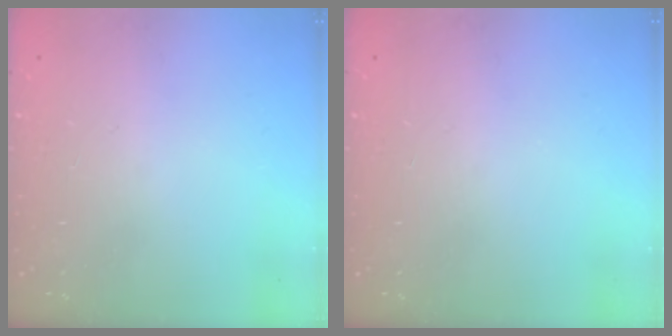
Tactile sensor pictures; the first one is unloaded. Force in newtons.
{"total": 0.0}